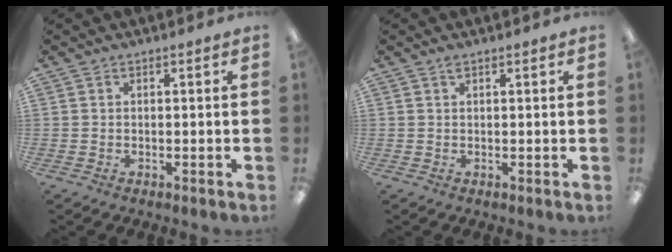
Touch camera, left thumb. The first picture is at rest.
{"total": 0.8, "force": [0.6, 0.2, 0.5], "torque": [-0.011, 0.002, 0.010]}